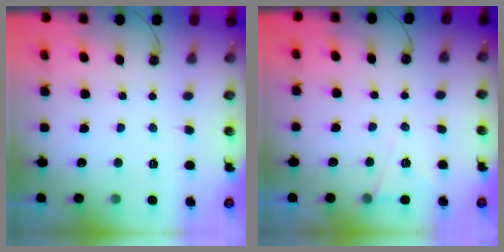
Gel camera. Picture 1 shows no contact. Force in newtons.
{"total": 5.8, "press": 3.5, "slide": 4.5}